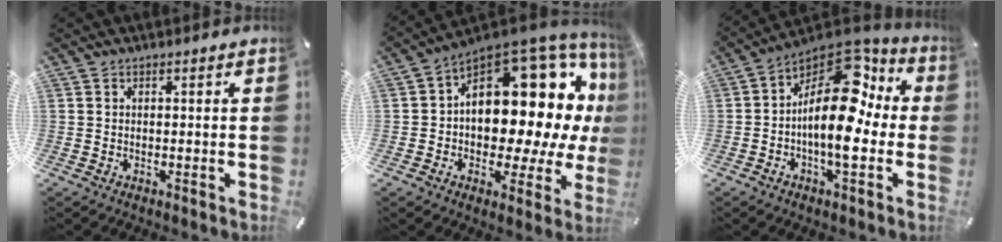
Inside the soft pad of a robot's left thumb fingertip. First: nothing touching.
{"total": 19.3, "force": [5.6, 12.2, 13.9], "torque": [-0.161, -0.077, 0.098]}
{"total": 17.4, "force": [0.9, 8.7, 15.0], "torque": [-0.257, -0.030, 0.016]}